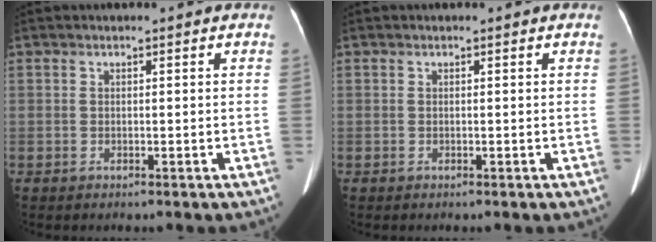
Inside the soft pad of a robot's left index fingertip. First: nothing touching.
{"total": 0.0}